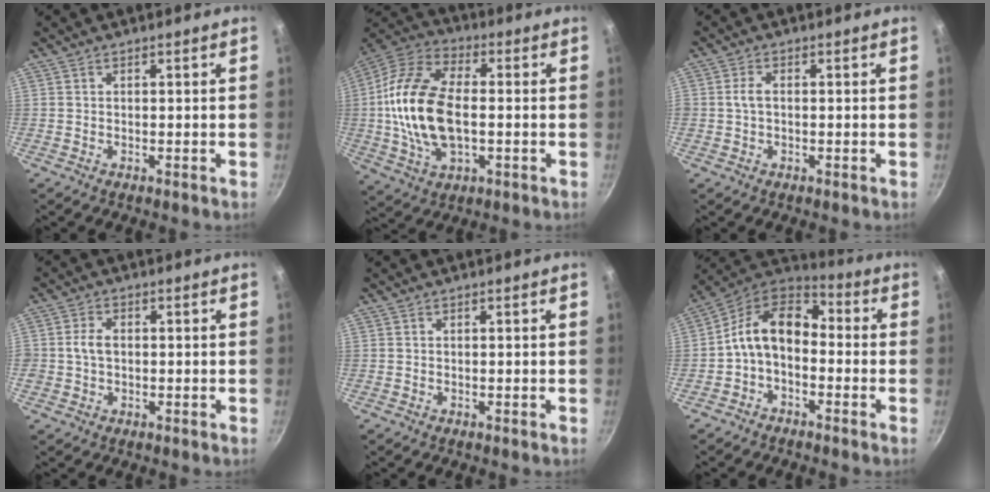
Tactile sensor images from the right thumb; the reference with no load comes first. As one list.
[{"total": 19.1, "force": [-0.7, 10.8, 15.8], "torque": [-0.306, 0.025, -0.025]}, {"total": 2.2, "force": [0.0, 1.4, 1.8], "torque": [-0.035, 0.009, -0.001]}, {"total": 3.5, "force": [0.0, 2.6, 2.3], "torque": [-0.032, 0.009, -0.003]}, {"total": 0.0}, {"total": 12.3, "force": [-1.6, 8.3, 8.9], "torque": [-0.141, 0.053, -0.053]}]